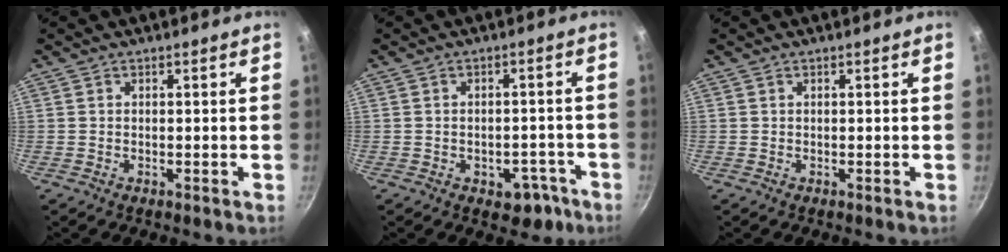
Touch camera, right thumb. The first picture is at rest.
{"total": 3.5, "force": [-1.9, 2.3, 1.8], "torque": [-0.010, 0.020, -0.018]}
{"total": 0.0}